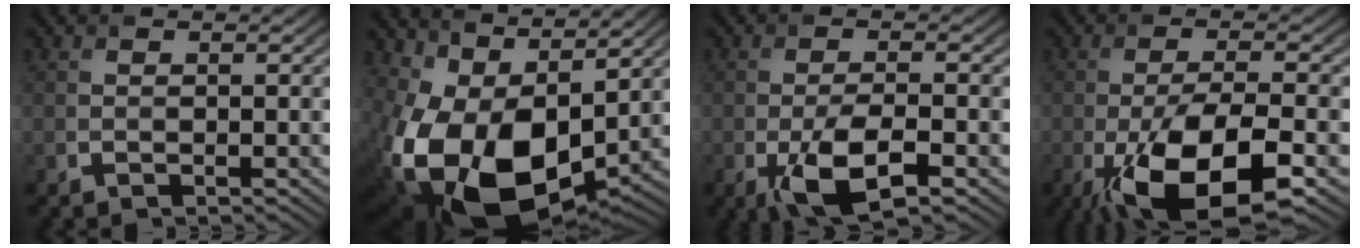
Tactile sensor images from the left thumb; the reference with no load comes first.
{"total": 17.2, "force": [0.4, 10.7, 13.5], "torque": [-0.277, -0.038, 0.023]}
{"total": 7.3, "force": [-2.9, 2.7, 6.1], "torque": [-0.124, -0.012, -0.053]}
{"total": 13.8, "force": [-5.7, 5.2, 11.4], "torque": [-0.215, -0.027, -0.094]}